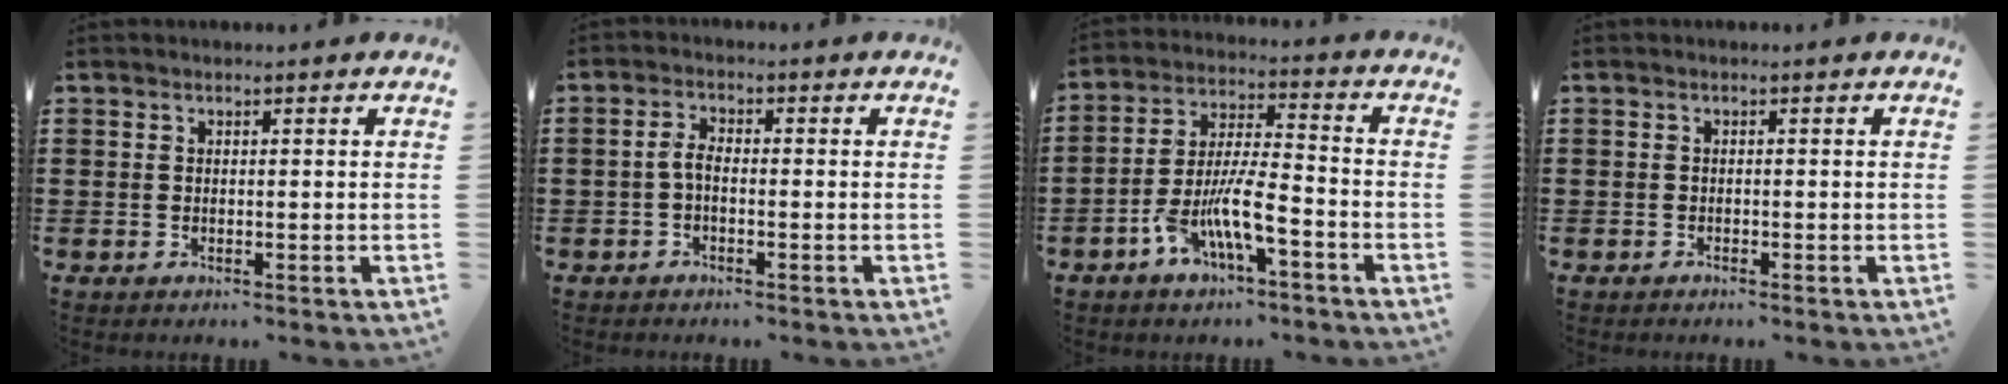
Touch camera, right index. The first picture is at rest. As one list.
[{"total": 2.5, "force": [-0.9, 1.0, 2.1], "torque": [-0.055, -0.002, -0.023]}, {"total": 9.2, "force": [-4.8, 2.4, 7.4], "torque": [-0.152, 0.002, -0.088]}, {"total": 0.6, "force": [-0.6, 0.1, 0.1], "torque": [-0.003, 0.000, -0.013]}]